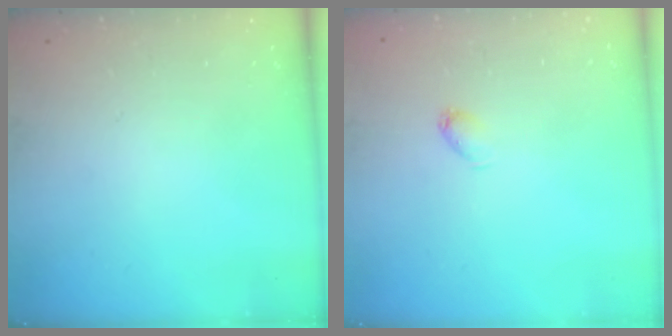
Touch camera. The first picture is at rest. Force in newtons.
{"total": 2.5, "press": 2.4, "slide": 0.4}